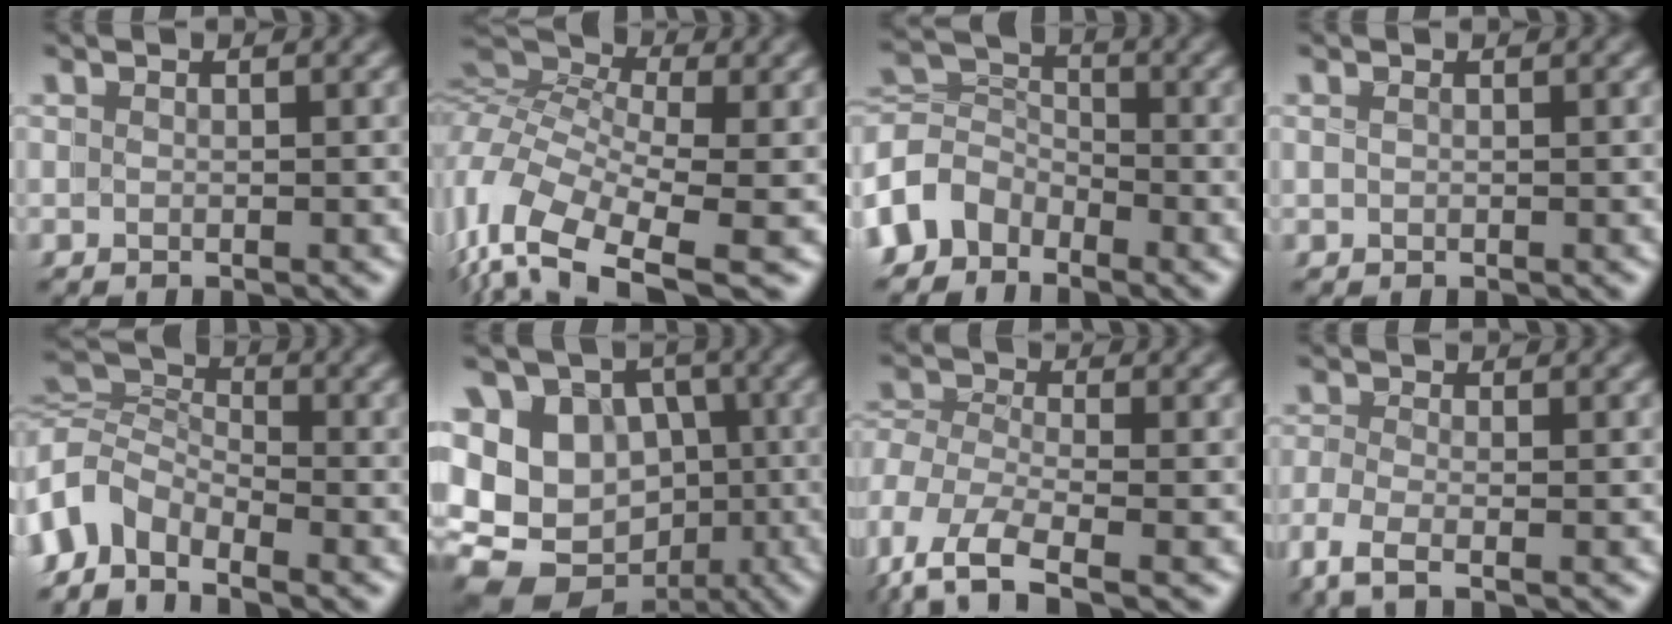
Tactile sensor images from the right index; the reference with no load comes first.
{"total": 8.6, "force": [-2.6, 5.3, 6.2], "torque": [-0.150, -0.036, -0.031]}
{"total": 6.4, "force": [-1.5, 5.8, 2.3], "torque": [-0.064, -0.027, -0.030]}
{"total": 1.0, "force": [0.1, -0.8, -0.6], "torque": [0.008, -0.009, 0.008]}
{"total": 6.9, "force": [-1.4, 5.8, 3.4], "torque": [-0.089, -0.020, -0.033]}
{"total": 17.5, "force": [-3.9, 15.2, 7.7], "torque": [-0.179, -0.075, -0.055]}
{"total": 5.9, "force": [-2.4, 3.9, 3.7], "torque": [-0.094, -0.038, -0.021]}
{"total": 3.5, "force": [-2.9, 0.7, 1.9], "torque": [-0.051, -0.011, -0.043]}